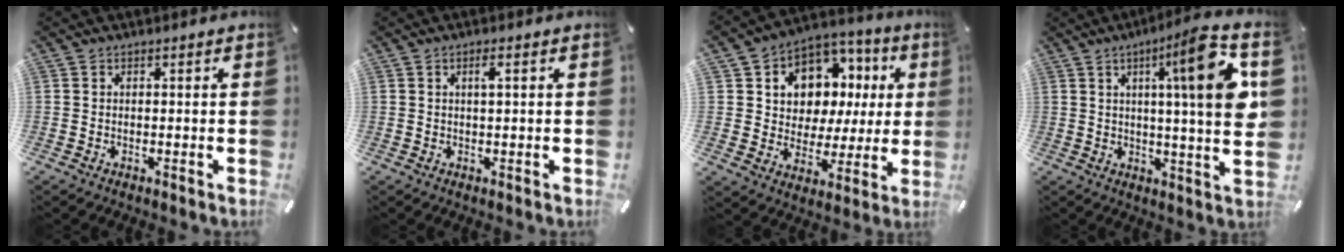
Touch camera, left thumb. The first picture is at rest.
{"total": 2.1, "force": [0.6, 0.3, 2.0], "torque": [-0.040, 0.002, 0.009]}
{"total": 10.2, "force": [3.8, 9.1, 2.5], "torque": [-0.049, -0.038, 0.079]}
{"total": 17.6, "force": [5.7, 1.5, 16.6], "torque": [-0.251, -0.027, 0.066]}